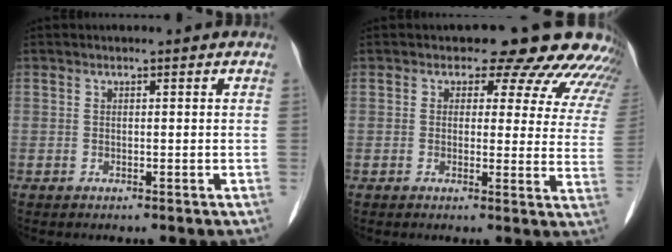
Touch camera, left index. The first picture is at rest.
{"total": 15.1, "force": [13.1, 5.6, 4.9], "torque": [-0.017, -0.029, 0.107]}